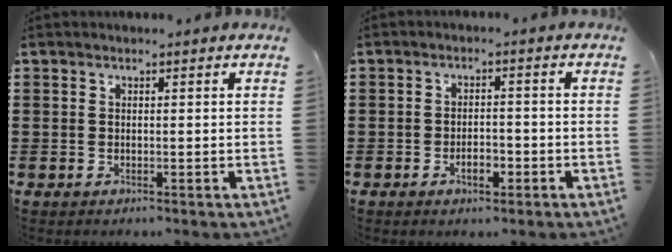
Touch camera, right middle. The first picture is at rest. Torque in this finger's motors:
{"motor_torque": [0.00, 0.00, 0.16, 0.07]}